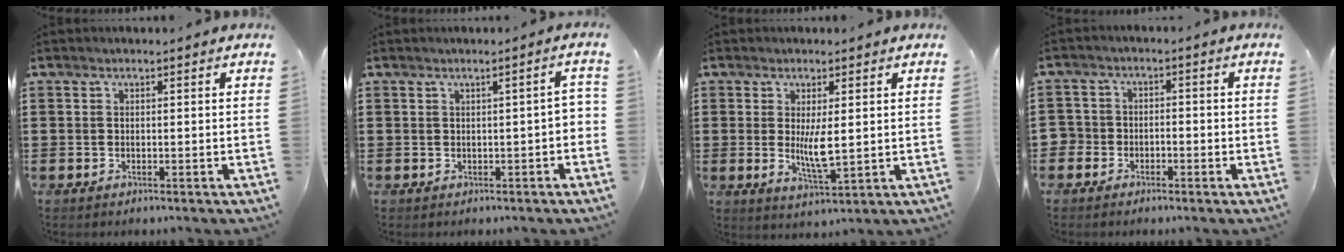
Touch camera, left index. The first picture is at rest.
{"total": 2.2, "force": [-0.1, 0.1, 2.2], "torque": [-0.035, -0.002, -0.003]}
{"total": 5.1, "force": [0.6, 1.3, 4.9], "torque": [-0.092, -0.007, 0.006]}
{"total": 2.6, "force": [-2.1, 1.6, 0.1], "torque": [-0.011, 0.001, -0.048]}